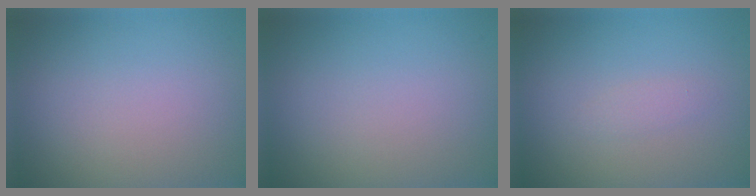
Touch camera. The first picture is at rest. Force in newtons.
{"total": 0.0}
{"total": 0.8, "press": 0.8, "slide": 0.0}